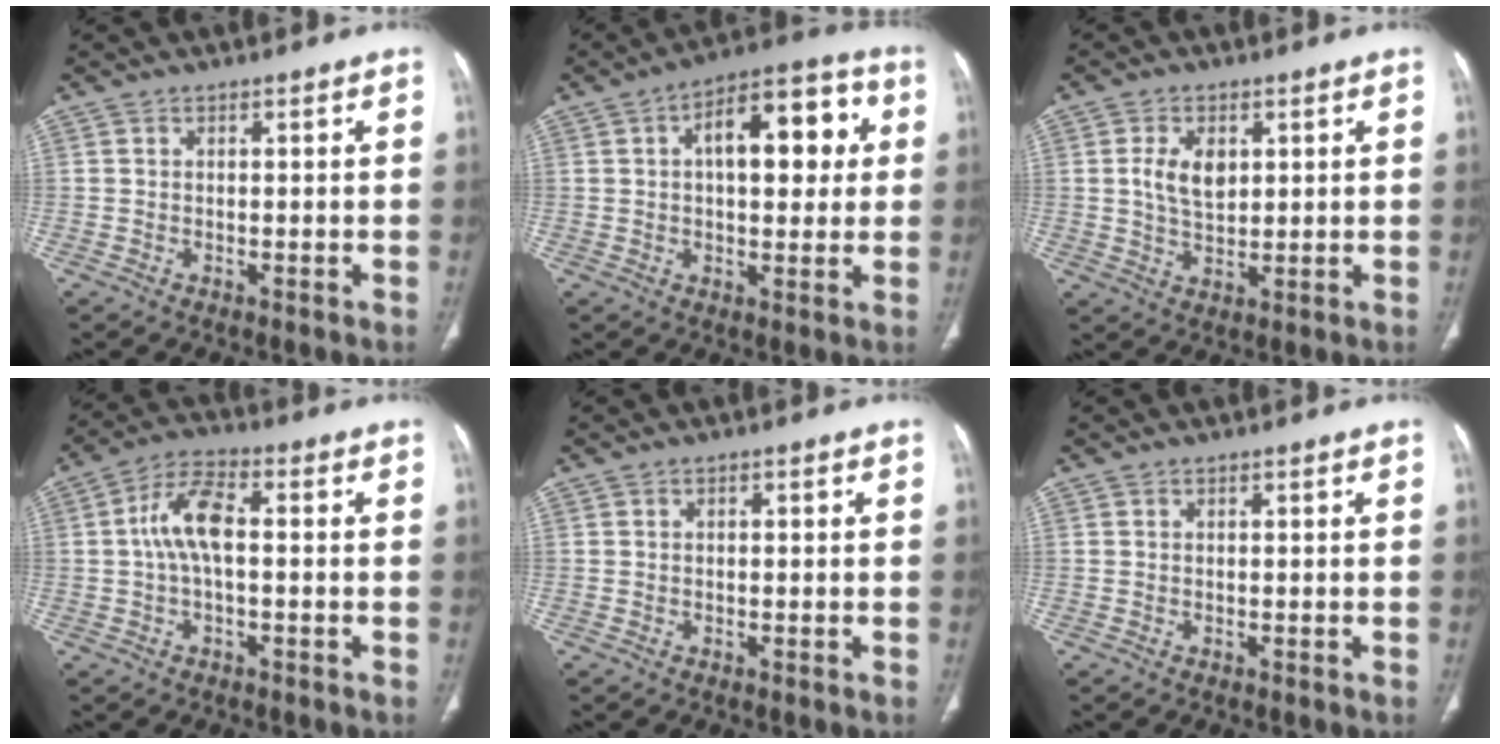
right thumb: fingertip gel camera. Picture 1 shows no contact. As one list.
[{"total": 15.4, "force": [3.5, 7.6, 12.9], "torque": [-0.149, 0.025, 0.047]}, {"total": 6.4, "force": [1.6, 3.9, 4.8], "torque": [-0.078, -0.008, 0.033]}, {"total": 8.0, "force": [0.2, 3.6, 7.2], "torque": [-0.151, 0.024, -0.002]}, {"total": 0.7, "force": [0.1, 0.3, 0.6], "torque": [-0.014, 0.004, 0.004]}, {"total": 0.0}]